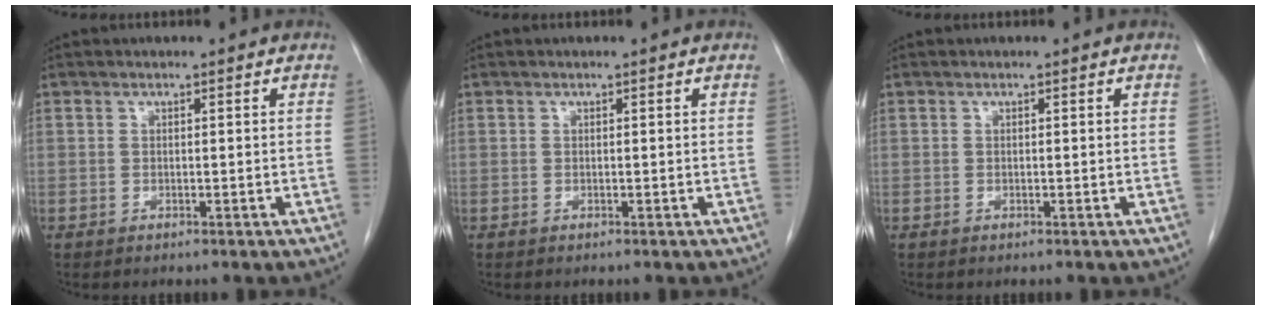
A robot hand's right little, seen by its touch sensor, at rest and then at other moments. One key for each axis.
{"total": 0.0}
{"total": 0.0}